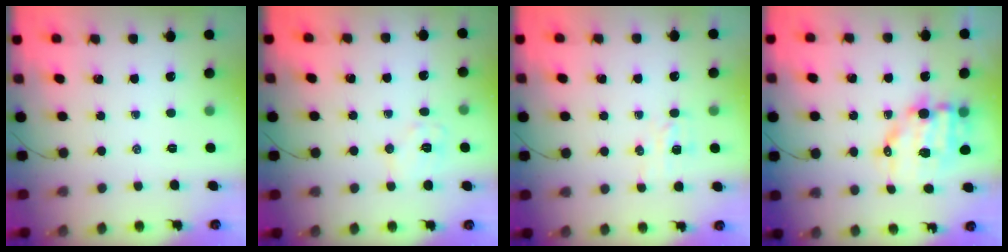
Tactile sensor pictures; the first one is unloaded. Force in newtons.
{"total": 6.8, "press": 6.8, "slide": 1.0}
{"total": 3.8, "press": 3.7, "slide": 0.9}
{"total": 11.8, "press": 11.6, "slide": 2.2}